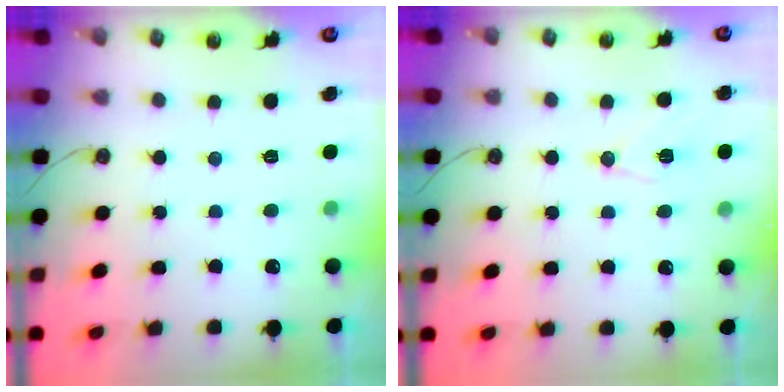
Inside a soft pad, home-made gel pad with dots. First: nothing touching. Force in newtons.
{"total": 9.2, "press": 9.2, "slide": 1.0}